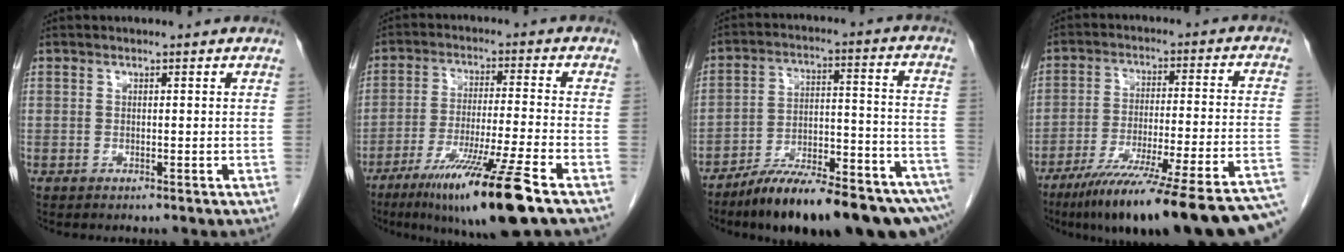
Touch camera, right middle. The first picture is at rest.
{"total": 14.3, "force": [-8.9, -1.2, 11.2], "torque": [-0.204, -0.044, -0.153]}
{"total": 21.2, "force": [-16.1, 3.4, 13.3], "torque": [-0.139, 0.023, -0.249]}
{"total": 27.0, "force": [-21.4, 0.2, 16.4], "torque": [-0.159, -0.034, -0.310]}